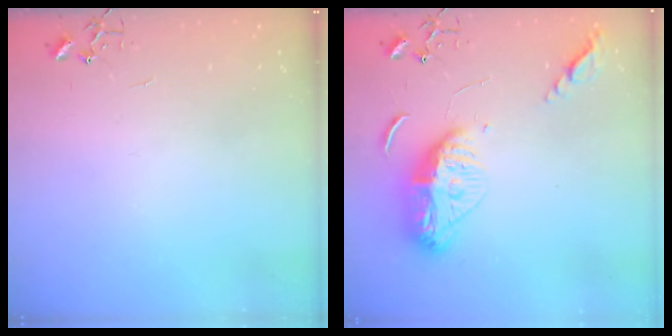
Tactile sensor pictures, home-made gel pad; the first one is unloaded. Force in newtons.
{"total": 13.7, "press": 13.7, "slide": 1.4}